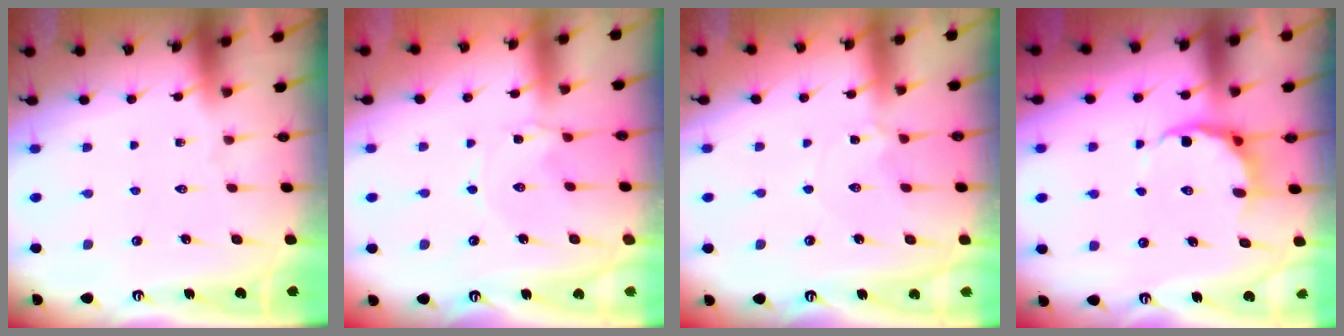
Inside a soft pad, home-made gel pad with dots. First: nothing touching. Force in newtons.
{"total": 1.1, "press": 1.1, "slide": 0.2}
{"total": 2.6, "press": 2.6, "slide": 0.5}
{"total": 6.8, "press": 6.3, "slide": 2.5}